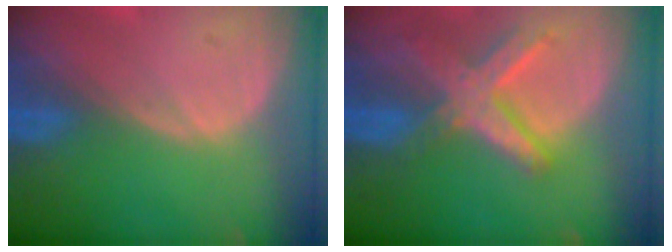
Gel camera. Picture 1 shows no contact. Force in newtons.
{"total": 8.2, "press": 7.0, "slide": 4.3}